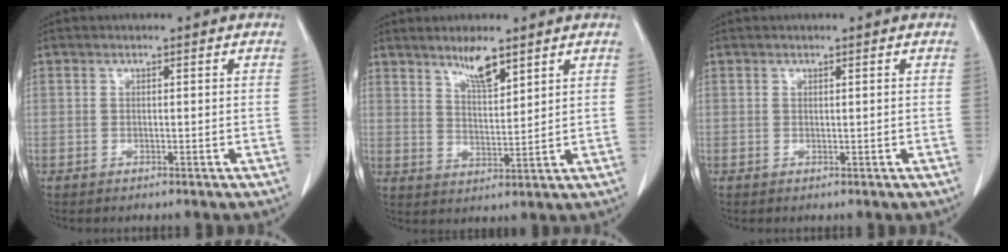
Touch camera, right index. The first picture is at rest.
{"total": 5.4, "force": [4.0, 0.9, 3.5], "torque": [-0.063, -0.005, 0.073]}
{"total": 0.0}